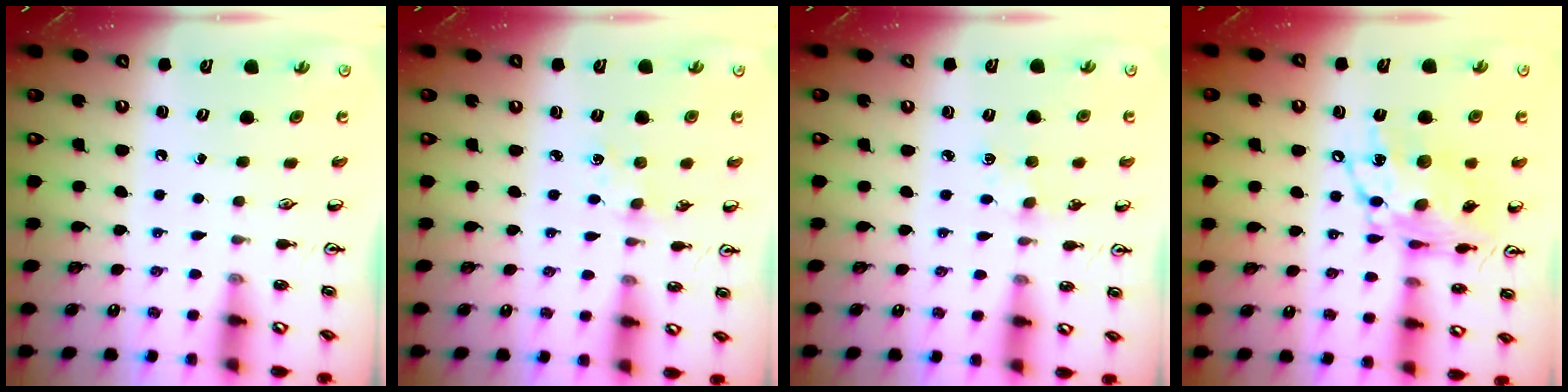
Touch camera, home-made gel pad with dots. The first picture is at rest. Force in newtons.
{"total": 2.8, "press": 2.8, "slide": 0.4}
{"total": 3.6, "press": 3.6, "slide": 0.5}
{"total": 15.4, "press": 15.3, "slide": 1.3}